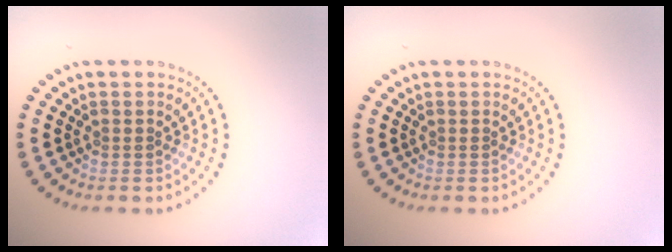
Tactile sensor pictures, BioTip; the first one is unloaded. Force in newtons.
{"total": 0.0}